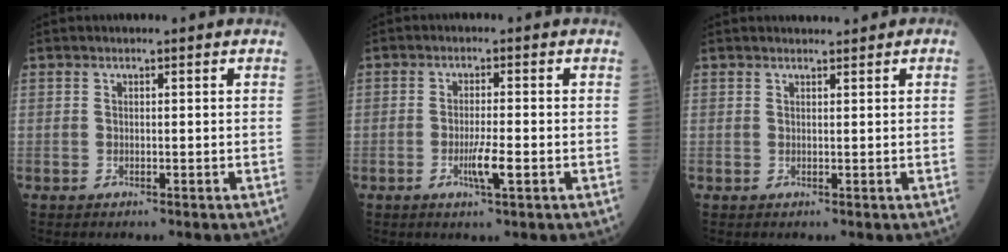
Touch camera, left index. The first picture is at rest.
{"total": 3.7, "force": [-1.5, 0.1, 3.4], "torque": [-0.065, -0.007, -0.026]}
{"total": 1.8, "force": [1.7, 0.3, 0.6], "torque": [-0.009, 0.015, 0.027]}